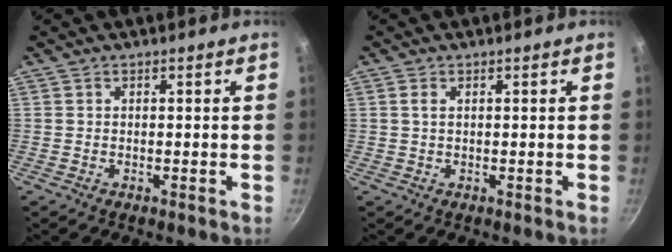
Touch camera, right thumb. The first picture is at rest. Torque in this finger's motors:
{"motor_torque": [-0.35, 0.41, 0.00, 0.64, 0.10]}